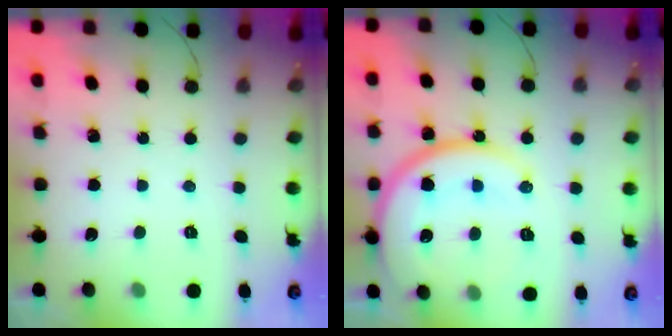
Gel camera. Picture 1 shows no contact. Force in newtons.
{"total": 17.6, "press": 17.5, "slide": 1.8}